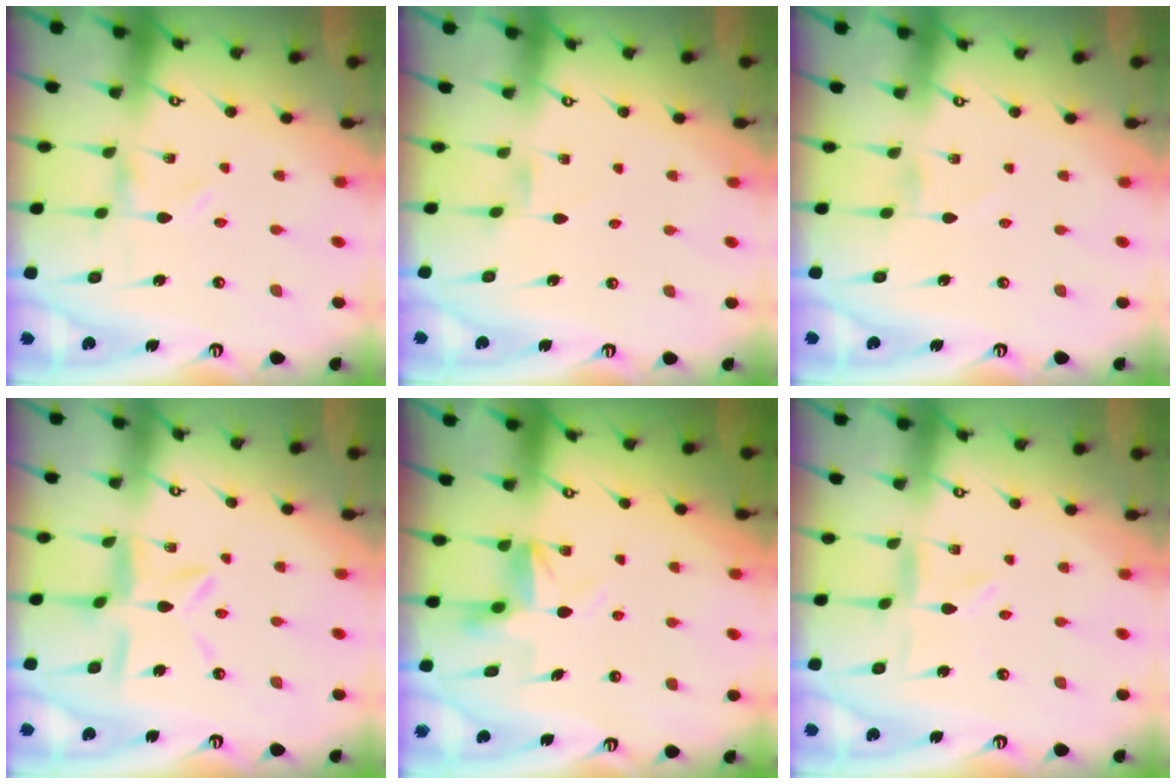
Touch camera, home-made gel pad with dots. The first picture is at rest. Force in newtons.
{"total": 1.7, "press": 1.7, "slide": 0.3}
{"total": 0.0}
{"total": 10.0, "press": 10.0, "slide": 0.8}
{"total": 6.2, "press": 5.9, "slide": 1.9}
{"total": 0.0}